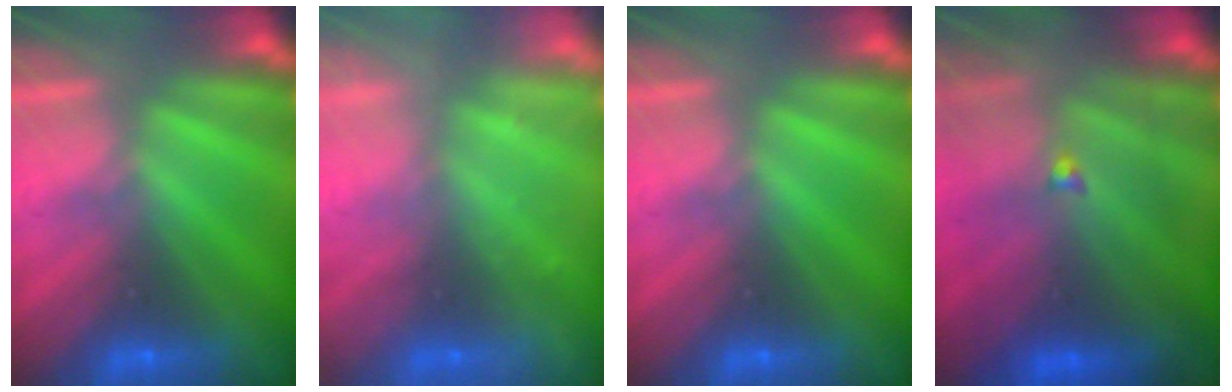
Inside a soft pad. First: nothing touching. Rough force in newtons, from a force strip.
{"total": 2.4}
{"total": 0.0}
{"total": 9.3}